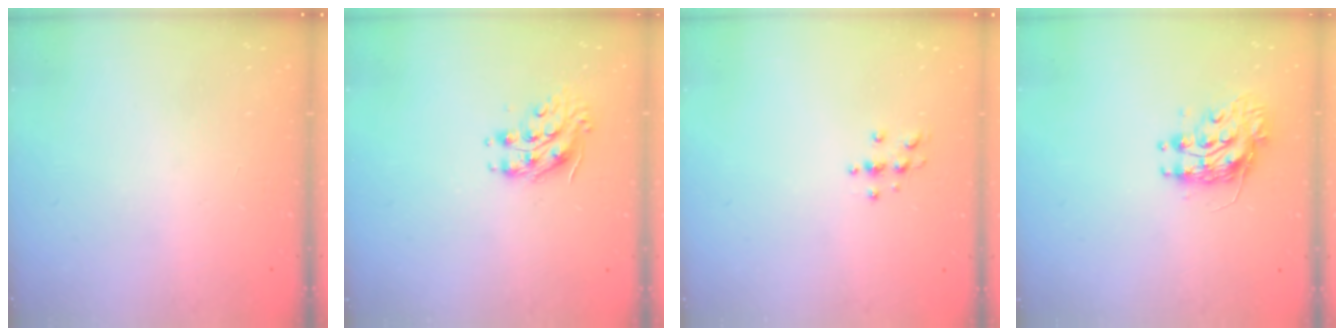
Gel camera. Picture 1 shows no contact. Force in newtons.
{"total": 8.7, "press": 8.7, "slide": 0.5}
{"total": 3.2, "press": 3.2, "slide": 0.5}
{"total": 9.3, "press": 9.2, "slide": 0.6}